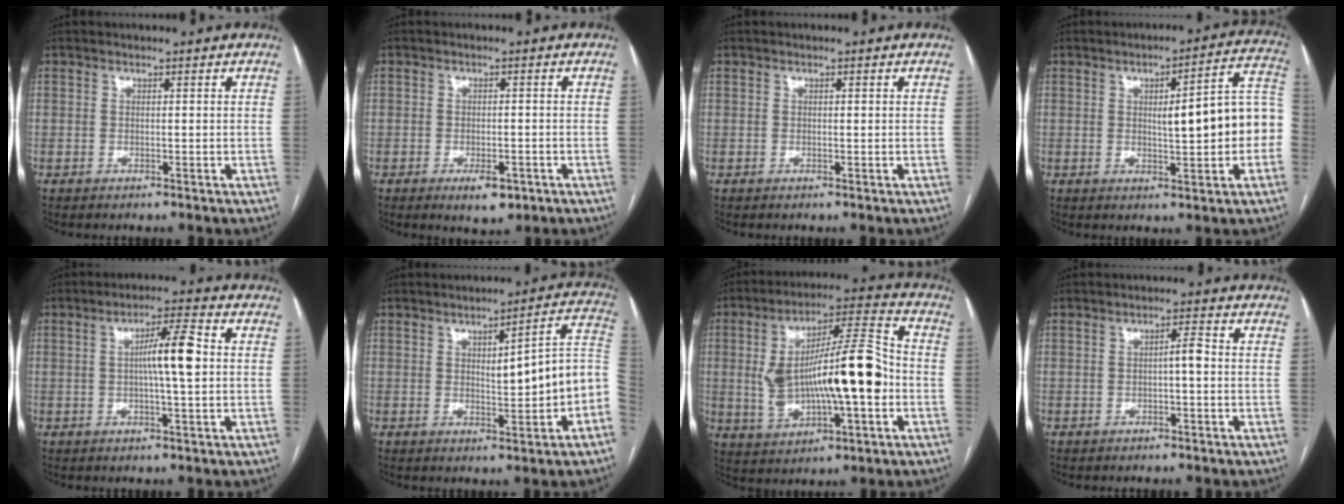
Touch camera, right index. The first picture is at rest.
{"total": 4.1, "force": [-2.2, 1.8, 2.9], "torque": [-0.040, -0.001, -0.024]}
{"total": 0.0}
{"total": 12.0, "force": [-0.5, 2.1, 11.8], "torque": [-0.143, 0.032, -0.004]}
{"total": 7.0, "force": [0.4, 0.4, 7.0], "torque": [-0.119, 0.011, 0.003]}
{"total": 11.0, "force": [-1.3, 1.8, 10.8], "torque": [-0.127, 0.028, -0.013]}
{"total": 17.9, "force": [-1.2, 4.4, 17.3], "torque": [-0.312, 0.028, -0.009]}
{"total": 2.2, "force": [-0.3, 0.3, 2.2], "torque": [-0.033, 0.004, -0.006]}